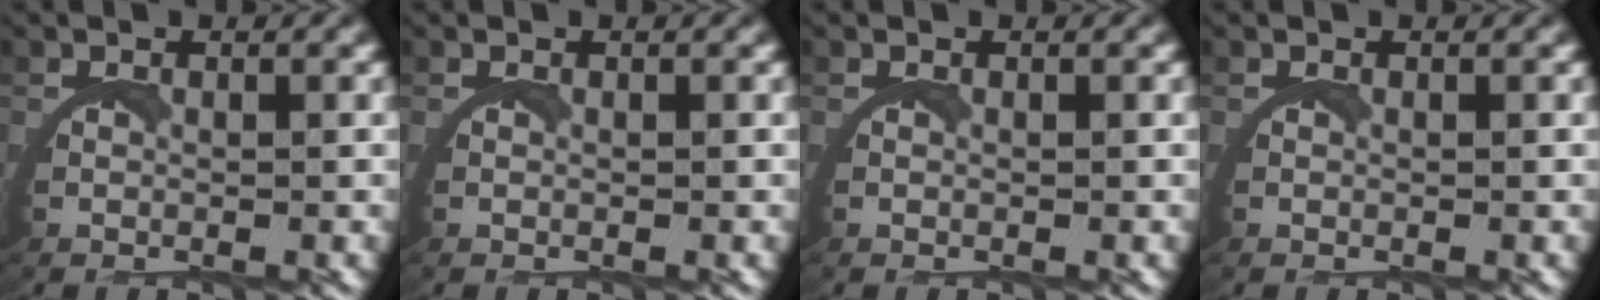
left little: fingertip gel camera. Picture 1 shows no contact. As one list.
[{"total": 0.0}, {"total": 0.0}, {"total": 0.0}]